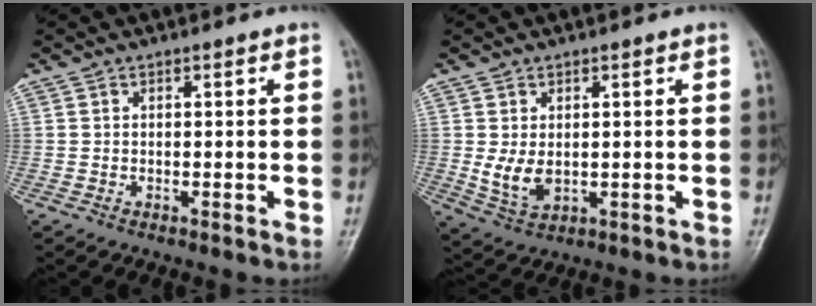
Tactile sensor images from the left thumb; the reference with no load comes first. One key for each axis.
{"total": 5.0, "fx": 0.3, "fy": 3.5, "fz": 3.5, "tx": -0.059, "ty": -0.015, "tz": 0.017}